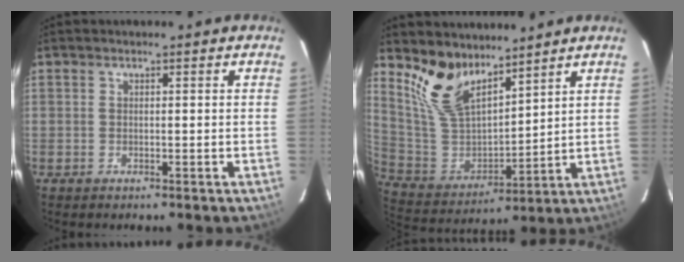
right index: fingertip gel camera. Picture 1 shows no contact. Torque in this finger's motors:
{"motor_torque": [0.24, 0.47, 0.50, 0.11]}